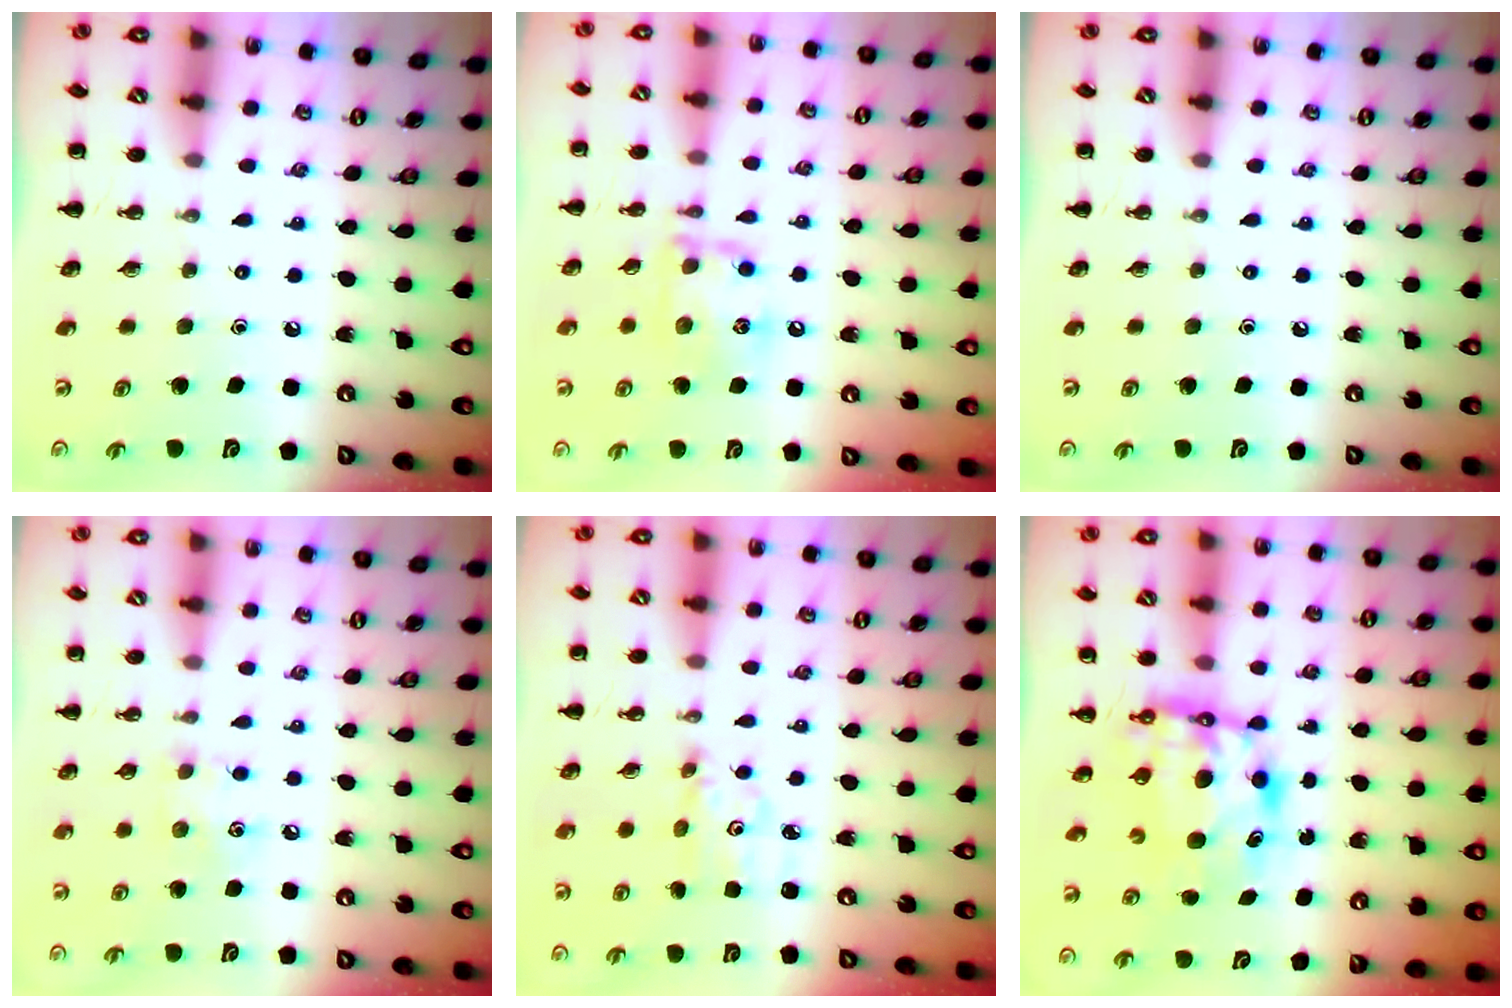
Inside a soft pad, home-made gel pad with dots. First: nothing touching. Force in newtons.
{"total": 12.4, "press": 12.4, "slide": 1.2}
{"total": 0.0}
{"total": 5.8, "press": 5.7, "slide": 1.3}
{"total": 2.7, "press": 2.7, "slide": 0.3}
{"total": 6.5, "press": 6.2, "slide": 1.9}